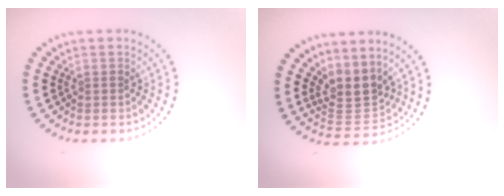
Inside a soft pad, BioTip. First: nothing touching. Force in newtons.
{"total": 3.4, "press": 2.8, "slide": 1.9}